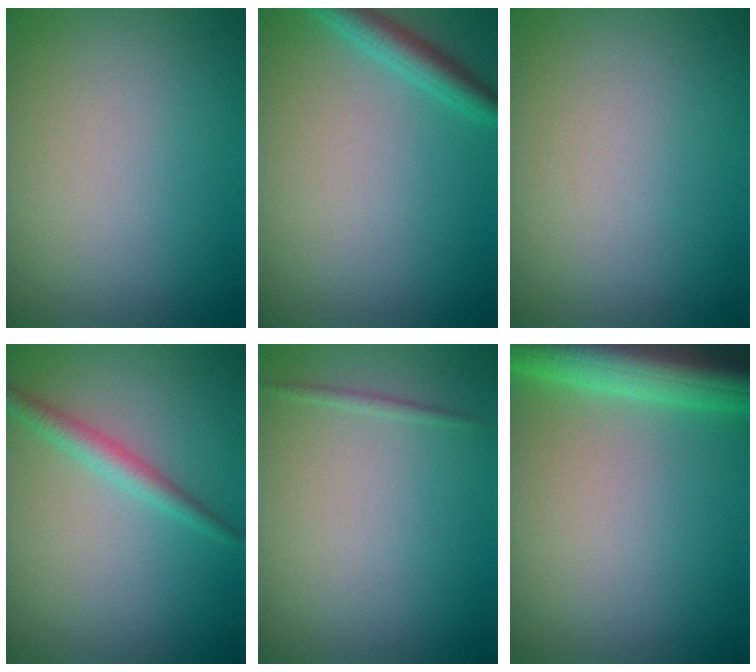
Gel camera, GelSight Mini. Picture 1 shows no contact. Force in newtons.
{"total": 2.7, "press": 2.7, "slide": 0.2}
{"total": 0.0}
{"total": 2.0, "press": 2.0, "slide": 0.1}
{"total": 0.6, "press": 0.6, "slide": 0.0}
{"total": 8.9, "press": 8.9, "slide": 0.3}